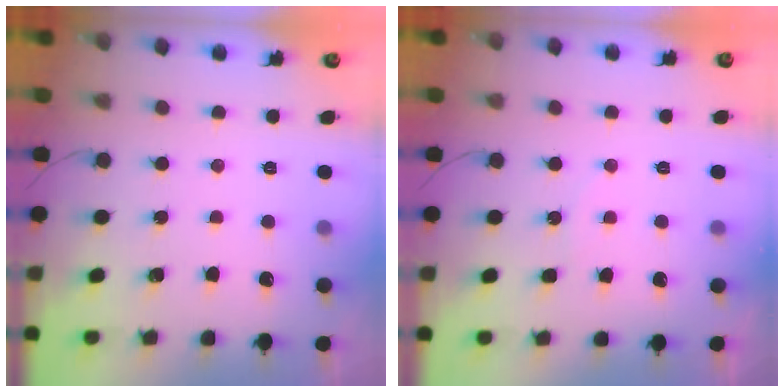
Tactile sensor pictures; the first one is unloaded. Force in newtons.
{"total": 3.7, "press": 3.7, "slide": 0.3}